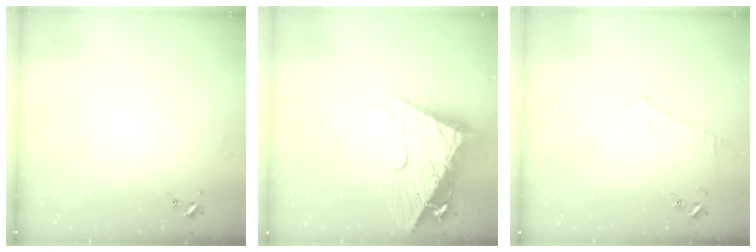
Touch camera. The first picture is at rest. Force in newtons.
{"total": 14.5, "press": 14.5, "slide": 1.5}
{"total": 6.8, "press": 6.8, "slide": 0.8}